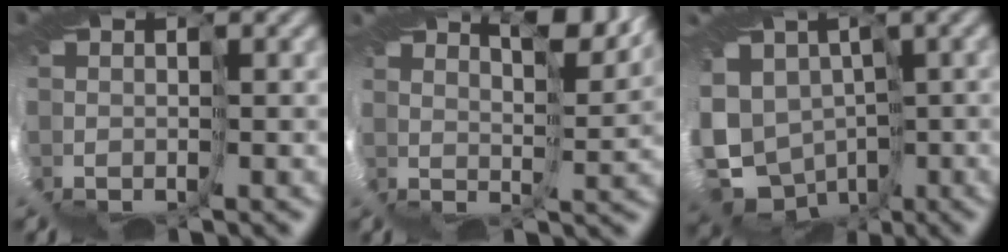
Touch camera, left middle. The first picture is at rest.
{"total": 6.0, "force": [5.5, -2.4, 0.2], "torque": [-0.003, 0.003, 0.092]}
{"total": 4.0, "force": [-0.6, 3.9, 0.4], "torque": [-0.050, -0.023, -0.014]}